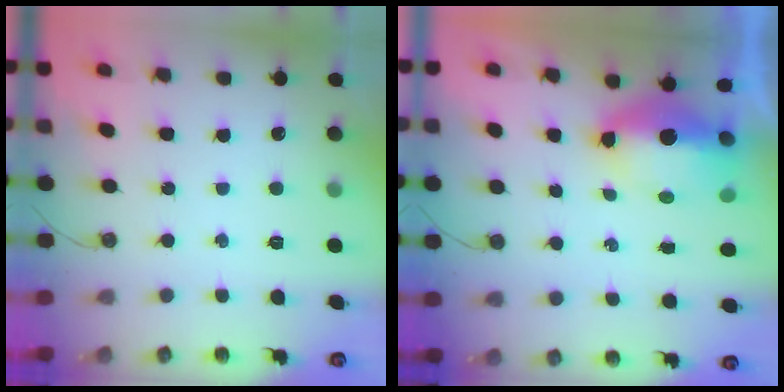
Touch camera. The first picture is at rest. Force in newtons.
{"total": 9.1, "press": 9.0, "slide": 1.3}